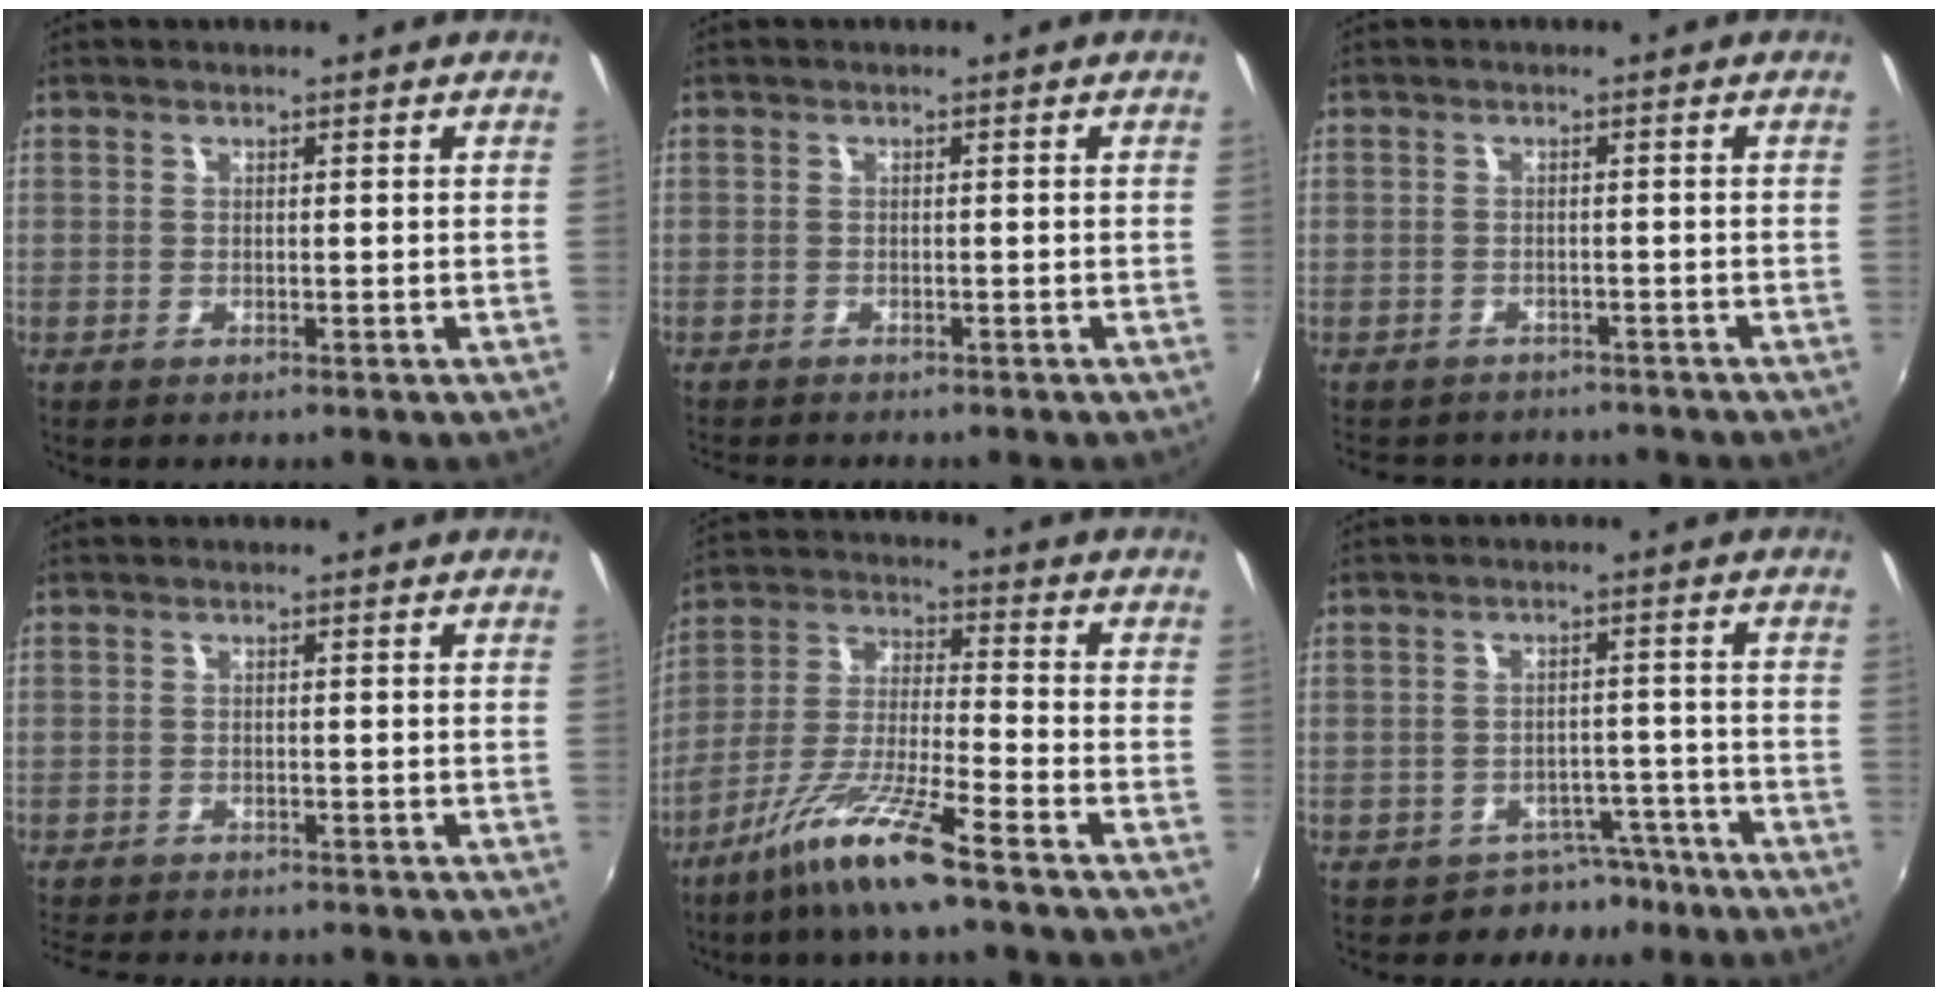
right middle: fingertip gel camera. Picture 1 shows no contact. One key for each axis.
{"total": 2.4, "fx": -2.2, "fy": 0.6, "fz": 0.8, "tx": -0.022, "ty": -0.011, "tz": -0.035}
{"total": 5.6, "fx": -4.8, "fy": 2.6, "fz": 1.2, "tx": -0.032, "ty": -0.003, "tz": -0.070}
{"total": 7.1, "fx": -6.5, "fy": 1.3, "fz": 2.3, "tx": -0.064, "ty": -0.017, "tz": -0.103}
{"total": 12.0, "fx": -8.2, "fy": 0.1, "fz": 8.7, "tx": -0.184, "ty": -0.009, "tz": -0.154}
{"total": 5.9, "fx": -4.6, "fy": 3.7, "fz": 0.3, "tx": -0.005, "ty": 0.028, "tz": -0.058}